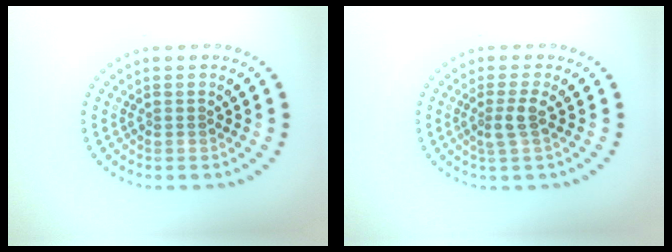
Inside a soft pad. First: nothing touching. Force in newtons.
{"total": 1.8, "press": 1.2, "slide": 1.3}